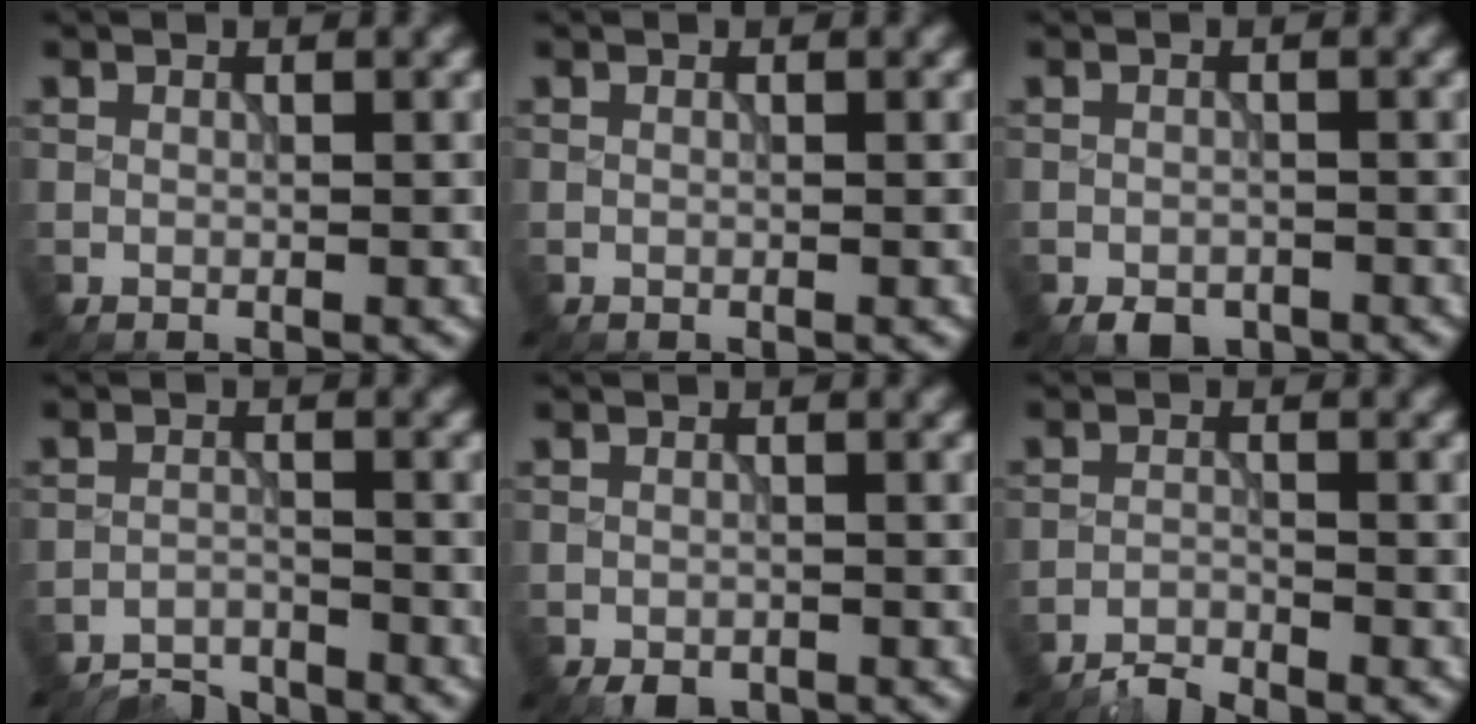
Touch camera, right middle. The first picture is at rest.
{"total": 0.0}
{"total": 1.8, "force": [-1.3, 1.1, 0.7], "torque": [-0.008, -0.004, -0.024]}
{"total": 3.8, "force": [-3.7, 0.7, 0.4], "torque": [-0.003, -0.003, -0.070]}
{"total": 1.4, "force": [-1.0, 0.8, 0.5], "torque": [-0.009, -0.006, -0.017]}
{"total": 2.0, "force": [-2.0, 0.1, 0.1], "torque": [0.001, 0.000, -0.044]}